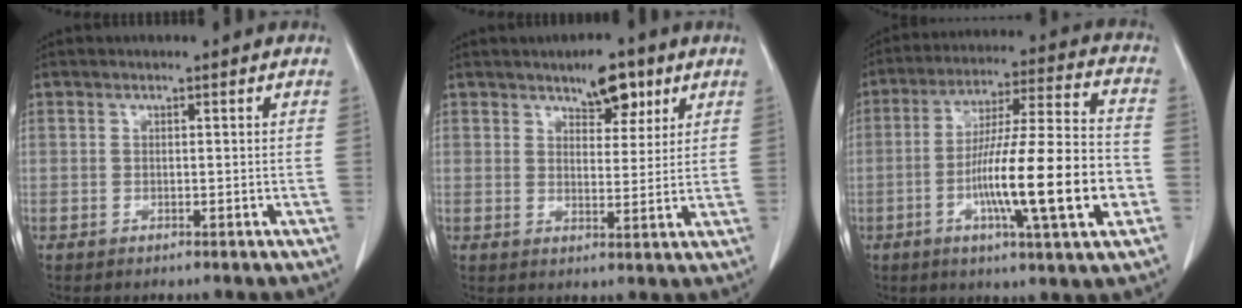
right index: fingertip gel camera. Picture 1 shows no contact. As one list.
[{"total": 5.6, "force": [3.7, 2.5, 3.4], "torque": [-0.047, 0.004, 0.056]}, {"total": 18.4, "force": [-4.7, 0.9, 17.8], "torque": [-0.290, -0.001, -0.074]}]